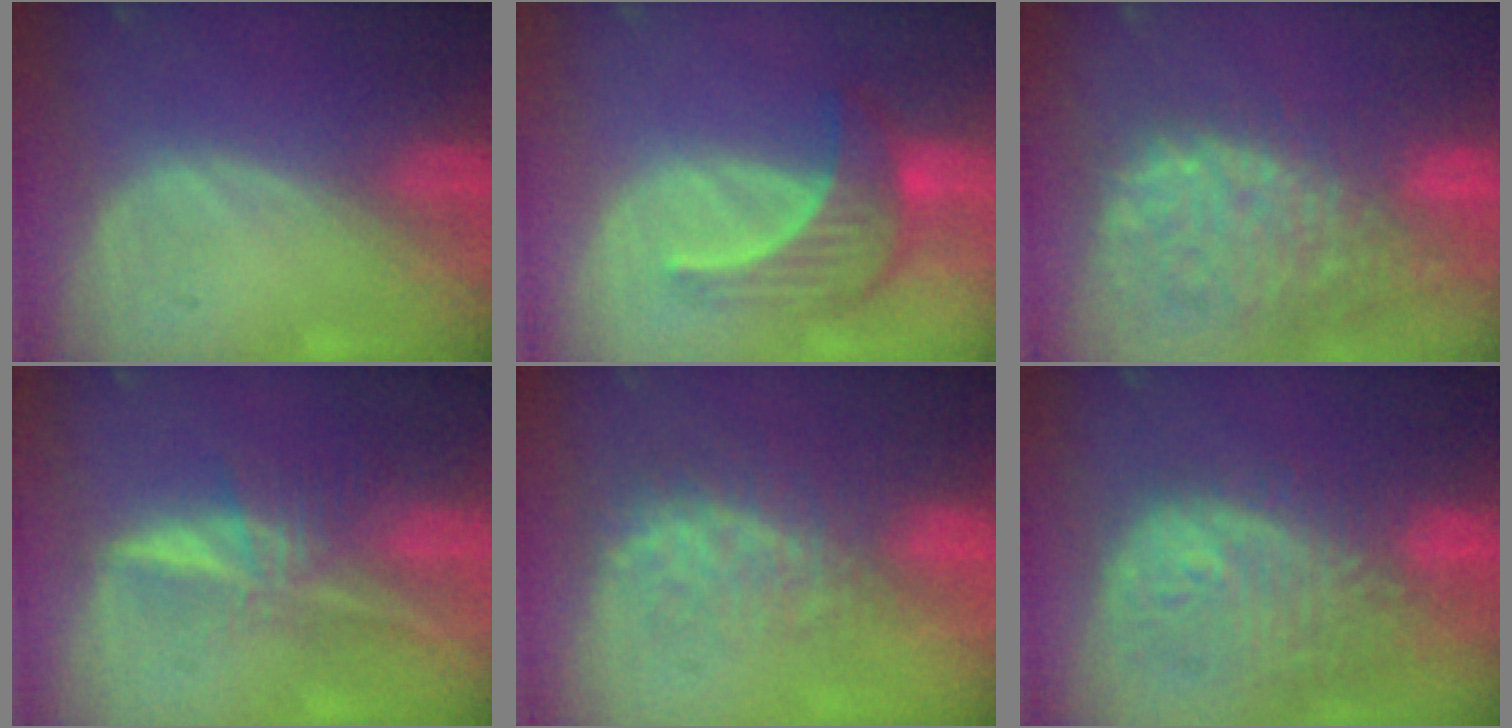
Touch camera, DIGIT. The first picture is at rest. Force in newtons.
{"total": 7.3, "press": 6.7, "slide": 2.9}
{"total": 13.8, "press": 11.6, "slide": 7.5}
{"total": 6.2, "press": 5.5, "slide": 2.9}
{"total": 8.2, "press": 7.4, "slide": 3.5}
{"total": 12.1, "press": 10.8, "slide": 5.6}